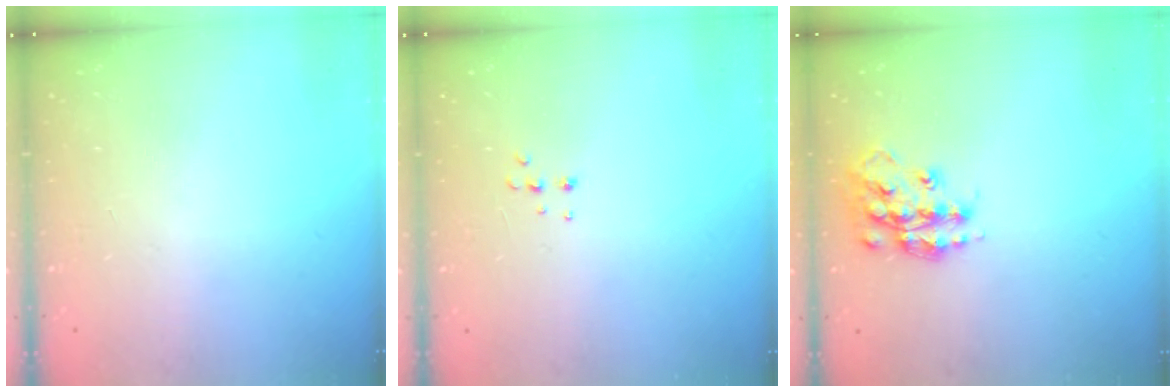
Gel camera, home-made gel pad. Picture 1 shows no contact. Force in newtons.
{"total": 4.5, "press": 4.4, "slide": 0.8}
{"total": 14.6, "press": 14.6, "slide": 0.8}